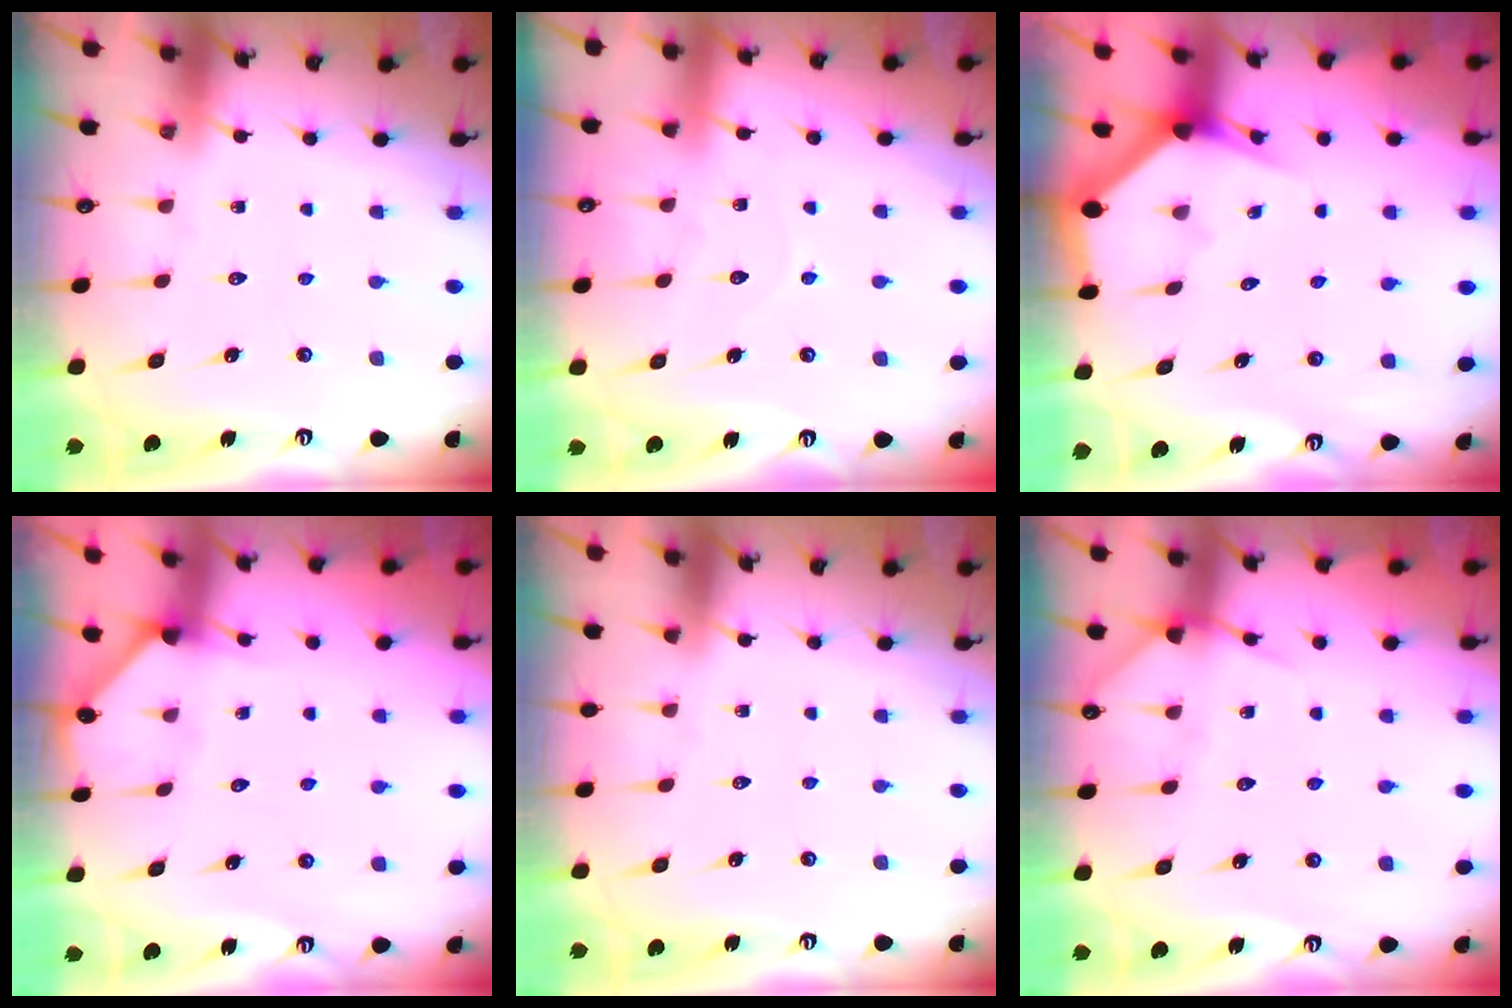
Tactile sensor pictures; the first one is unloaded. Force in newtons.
{"total": 5.7, "press": 5.7, "slide": 0.5}
{"total": 2.8, "press": 2.8, "slide": 0.1}
{"total": 2.0, "press": 2.0, "slide": 0.1}
{"total": 0.0}
{"total": 4.7, "press": 4.7, "slide": 0.6}